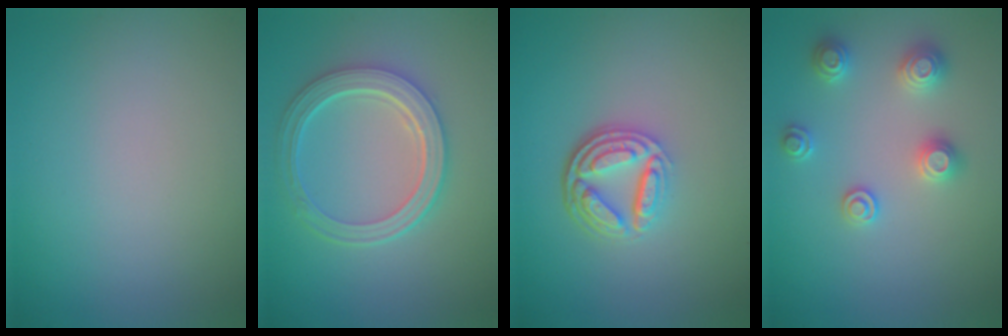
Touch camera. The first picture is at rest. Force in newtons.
{"total": 5.5, "press": 4.2, "slide": 3.5}
{"total": 4.9, "press": 3.5, "slide": 3.4}
{"total": 2.8, "press": 2.8, "slide": 0.5}